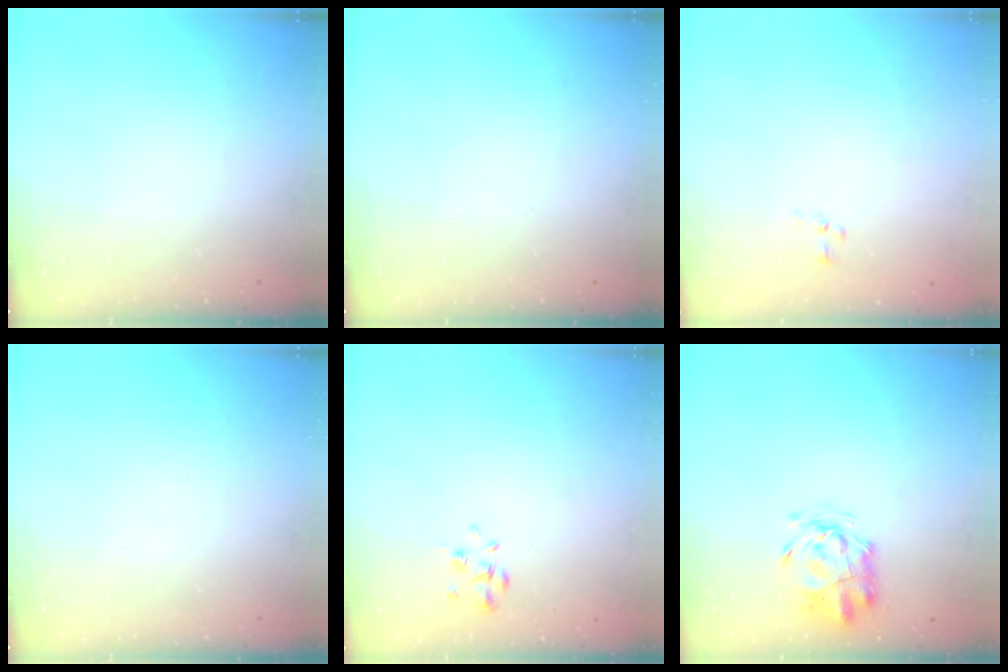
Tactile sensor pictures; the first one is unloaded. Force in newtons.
{"total": 0.0}
{"total": 1.2, "press": 1.1, "slide": 0.6}
{"total": 0.0}
{"total": 2.5, "press": 2.4, "slide": 0.9}
{"total": 2.3, "press": 2.2, "slide": 0.7}